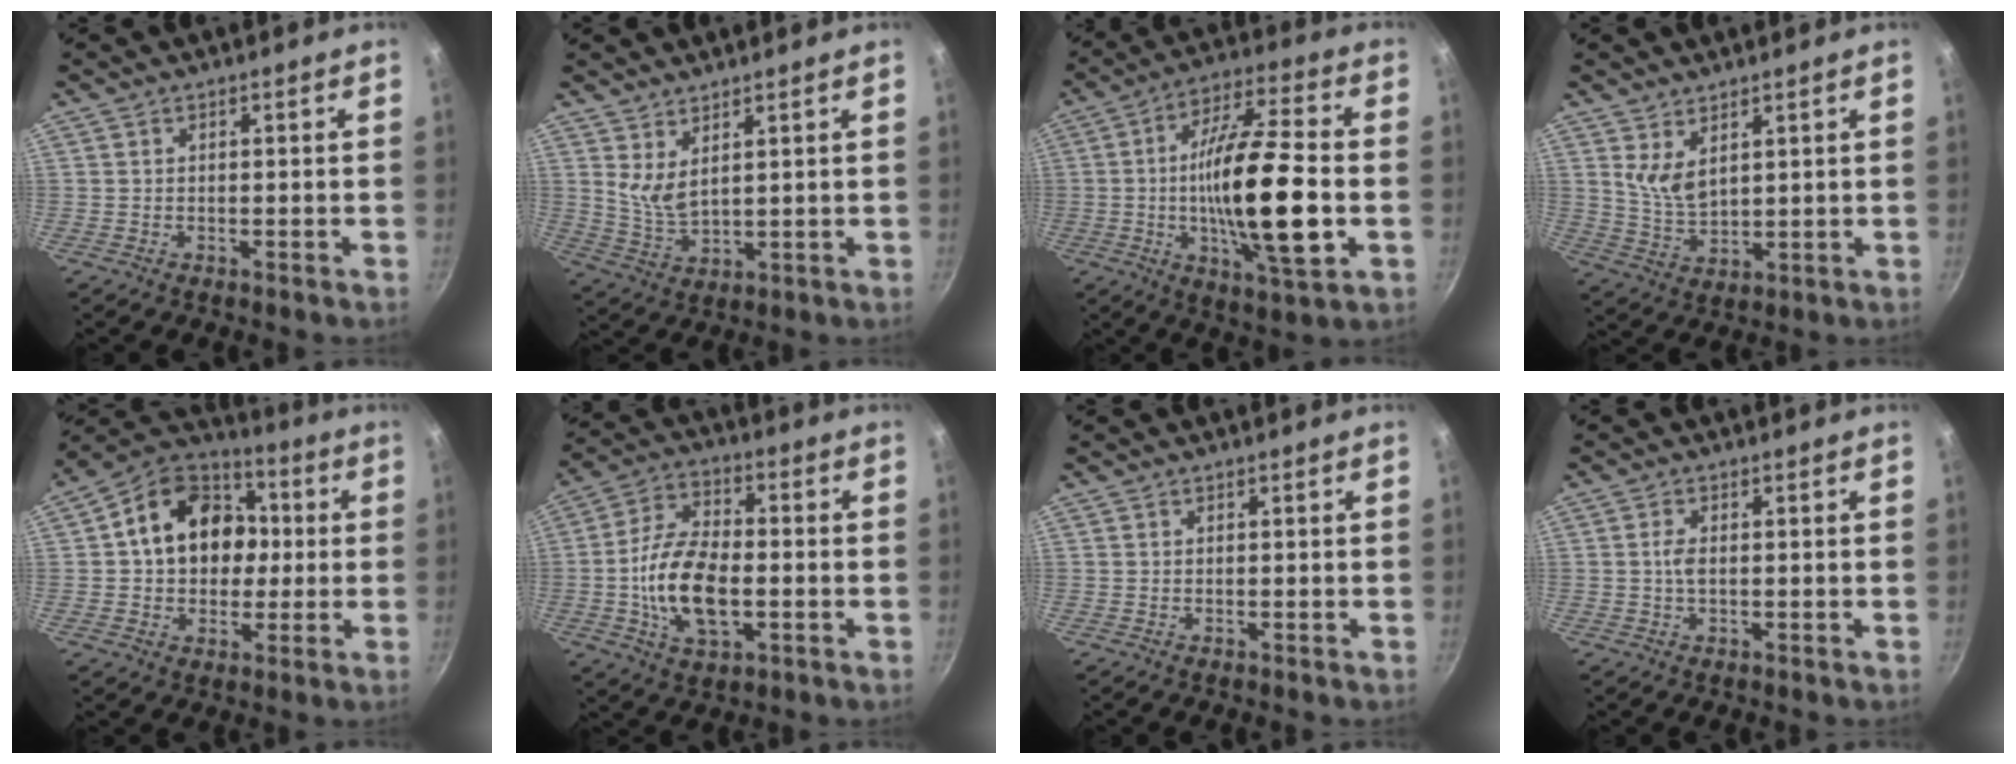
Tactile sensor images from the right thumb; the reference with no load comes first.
{"total": 5.1, "force": [3.2, 1.8, 3.5], "torque": [-0.061, -0.038, 0.070]}
{"total": 21.6, "force": [-2.8, 5.6, 20.7], "torque": [-0.359, 0.017, -0.054]}
{"total": 5.8, "force": [3.1, 2.8, 4.0], "torque": [-0.068, -0.034, 0.068]}
{"total": 17.6, "force": [1.9, 13.8, 10.8], "torque": [-0.144, 0.033, 0.020]}
{"total": 14.8, "force": [-2.4, 7.8, 12.3], "torque": [-0.225, 0.022, -0.049]}
{"total": 0.0}
{"total": 2.2, "force": [0.0, 1.0, 1.9], "torque": [-0.041, 0.003, -0.003]}